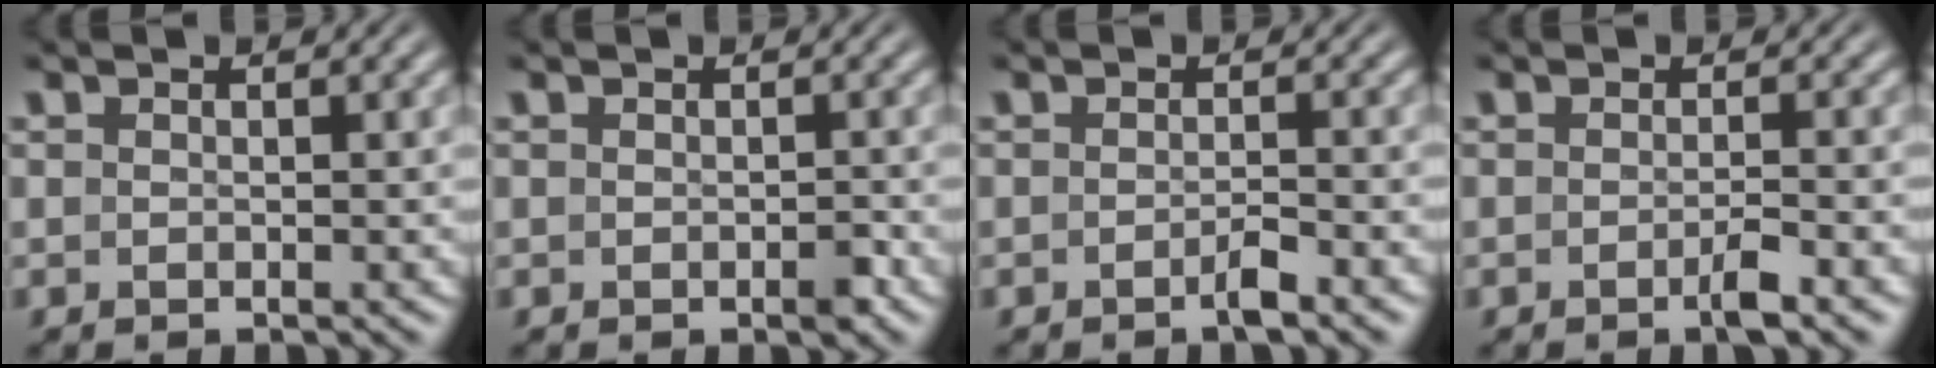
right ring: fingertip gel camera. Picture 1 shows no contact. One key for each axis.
{"total": 0.9, "fx": -0.5, "fy": 0.3, "fz": 0.6, "tx": -0.010, "ty": -0.003, "tz": -0.009}
{"total": 1.3, "fx": -1.1, "fy": -0.3, "fz": 0.8, "tx": -0.009, "ty": 0.006, "tz": -0.023}
{"total": 1.6, "fx": -1.1, "fy": -0.2, "fz": 1.2, "tx": -0.016, "ty": 0.005, "tz": -0.024}